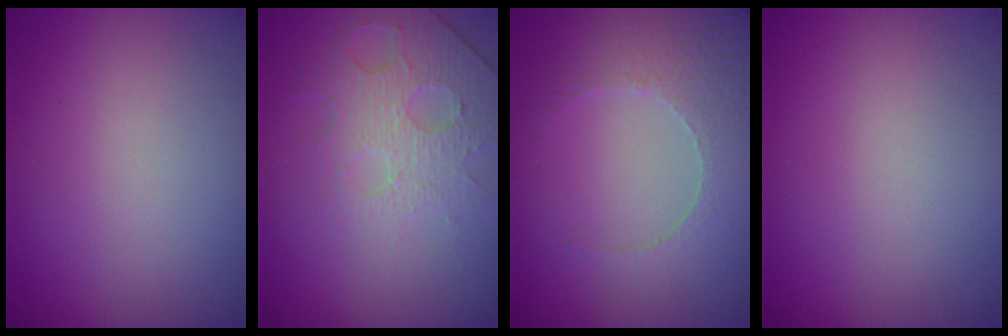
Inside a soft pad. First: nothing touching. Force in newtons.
{"total": 4.9, "press": 3.1, "slide": 3.7}
{"total": 4.7, "press": 3.5, "slide": 3.1}
{"total": 0.0}